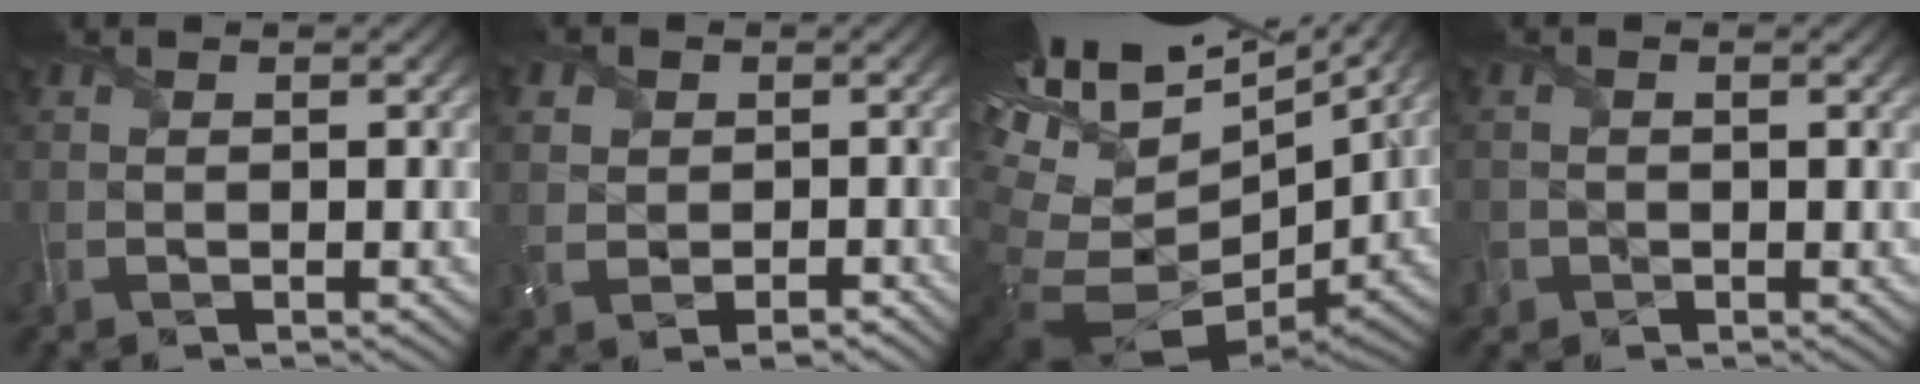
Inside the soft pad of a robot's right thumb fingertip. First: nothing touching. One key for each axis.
{"total": 4.2, "fx": 0.1, "fy": 3.6, "fz": 2.3, "tx": -0.056, "ty": -0.005, "tz": -0.002}
{"total": 16.9, "fx": 7.7, "fy": 8.5, "fz": 12.4, "tx": -0.244, "ty": 0.027, "tz": 0.172}
{"total": 1.3, "fx": -0.6, "fy": 1.1, "fz": 0.2, "tx": -0.002, "ty": -0.009, "tz": -0.012}